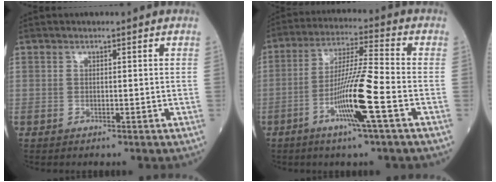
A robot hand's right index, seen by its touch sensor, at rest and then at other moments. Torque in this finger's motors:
{"motor_torque": [0.44, -0.22, 0.27, 0.17]}